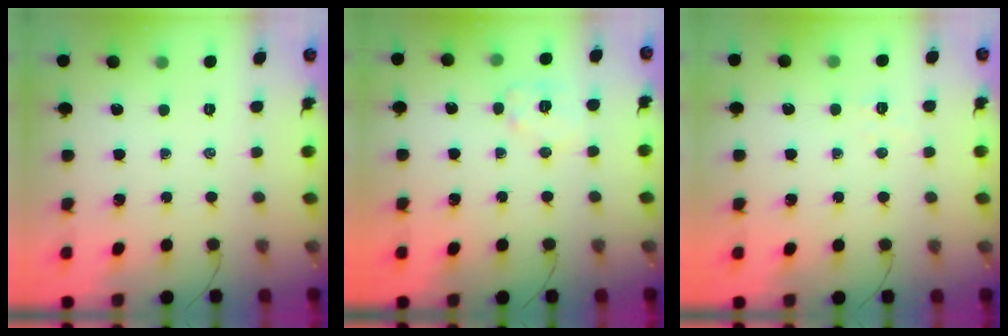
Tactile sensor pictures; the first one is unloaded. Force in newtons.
{"total": 6.9, "press": 6.9, "slide": 0.3}
{"total": 2.9, "press": 2.8, "slide": 0.9}